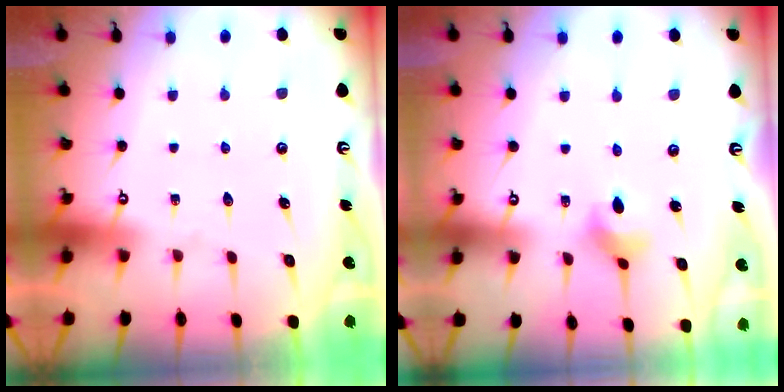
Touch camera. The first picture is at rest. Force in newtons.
{"total": 4.2, "press": 4.1, "slide": 0.6}